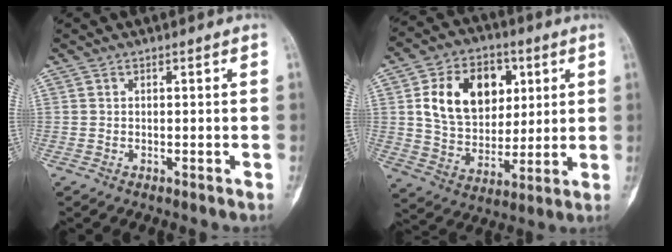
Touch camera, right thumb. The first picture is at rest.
{"total": 17.0, "force": [4.8, 12.3, 10.7], "torque": [-0.139, -0.008, 0.087]}